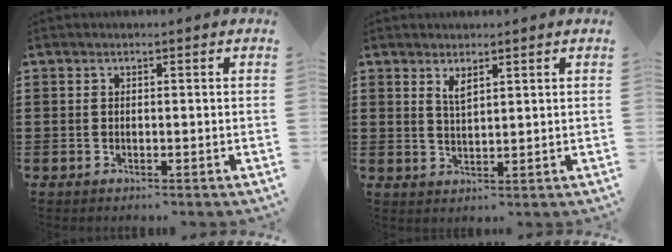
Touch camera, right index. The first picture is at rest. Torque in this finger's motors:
{"motor_torque": [0.05, -0.05, 0.05, 0.06]}